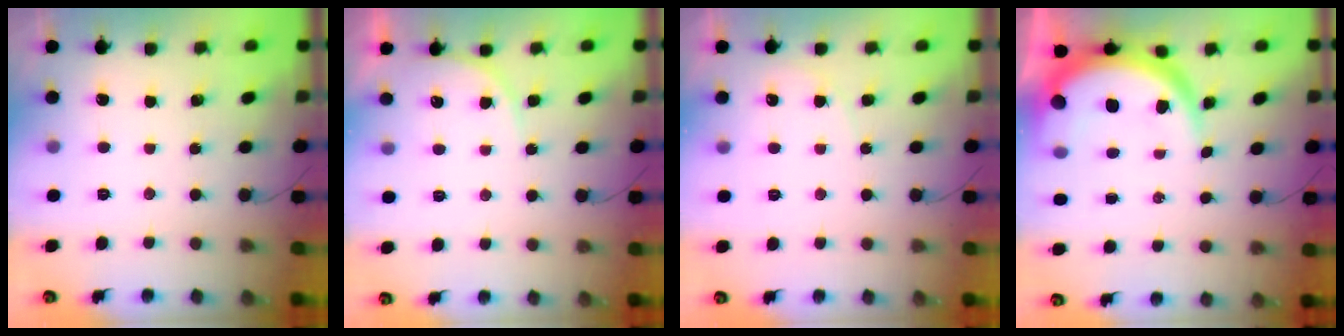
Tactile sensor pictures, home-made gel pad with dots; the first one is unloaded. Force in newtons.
{"total": 5.5, "press": 5.5, "slide": 0.4}
{"total": 3.9, "press": 3.9, "slide": 0.3}
{"total": 11.4, "press": 11.3, "slide": 1.1}